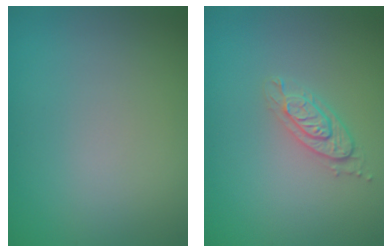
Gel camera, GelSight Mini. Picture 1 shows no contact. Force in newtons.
{"total": 2.0, "press": 1.9, "slide": 0.6}